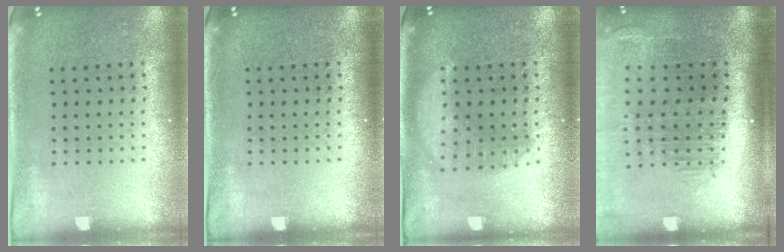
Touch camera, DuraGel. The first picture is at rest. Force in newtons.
{"total": 0.0}
{"total": 1.4, "press": 1.4, "slide": 0.1}
{"total": 2.1, "press": 1.7, "slide": 1.2}